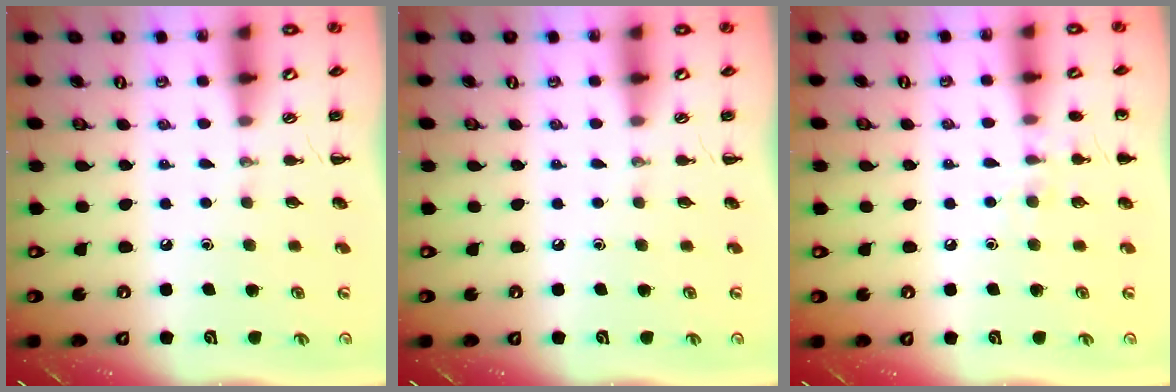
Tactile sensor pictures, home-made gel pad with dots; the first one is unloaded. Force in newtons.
{"total": 0.0}
{"total": 7.0, "press": 6.7, "slide": 2.0}